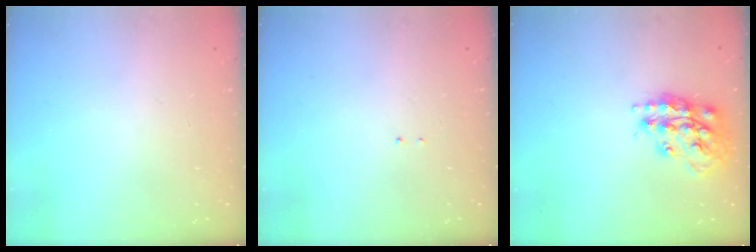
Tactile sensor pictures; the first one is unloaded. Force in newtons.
{"total": 1.3, "press": 1.2, "slide": 0.6}
{"total": 17.3, "press": 17.2, "slide": 1.7}